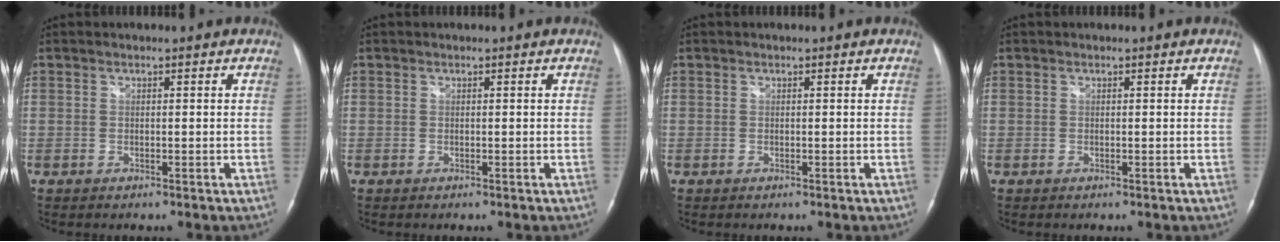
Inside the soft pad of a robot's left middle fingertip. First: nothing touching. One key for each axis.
{"total": 0.0}
{"total": 0.0}
{"total": 0.0}